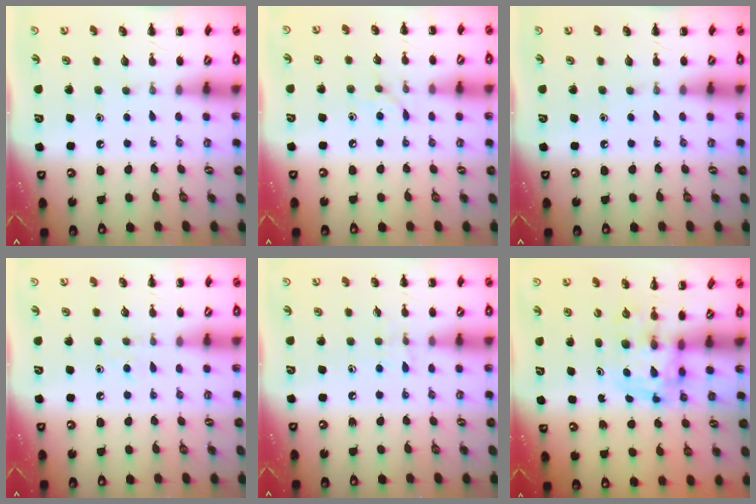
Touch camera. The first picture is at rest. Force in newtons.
{"total": 6.7, "press": 6.5, "slide": 1.8}
{"total": 0.0}
{"total": 2.9, "press": 2.7, "slide": 1.1}
{"total": 4.6, "press": 4.3, "slide": 1.4}
{"total": 3.6, "press": 3.5, "slide": 0.6}